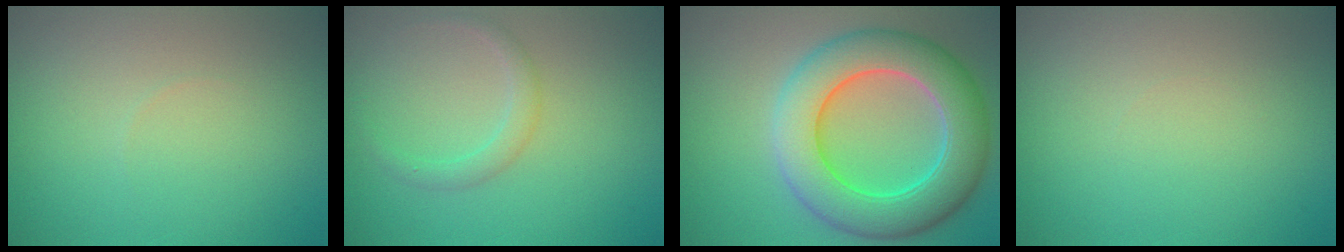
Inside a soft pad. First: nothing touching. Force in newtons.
{"total": 1.5, "press": 1.5, "slide": 0.1}
{"total": 9.0, "press": 9.0, "slide": 0.4}
{"total": 0.0}